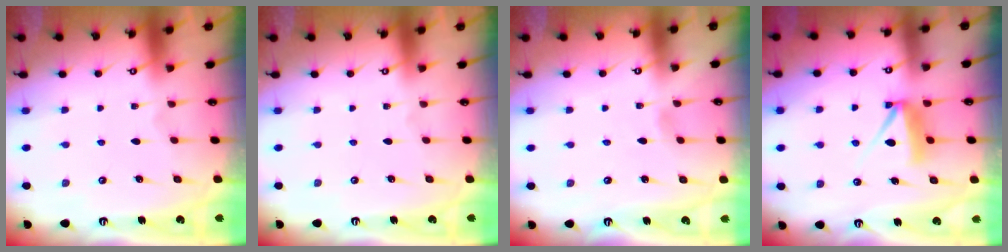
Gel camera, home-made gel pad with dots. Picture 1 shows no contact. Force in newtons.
{"total": 0.0}
{"total": 2.6, "press": 2.6, "slide": 0.3}
{"total": 7.1, "press": 7.0, "slide": 0.8}